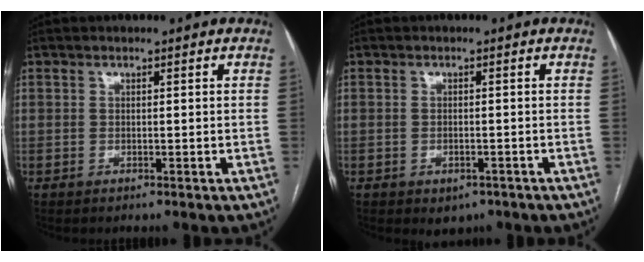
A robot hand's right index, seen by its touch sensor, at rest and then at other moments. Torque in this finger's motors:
{"motor_torque": [0.54, -0.25, 0.15, 0.02]}